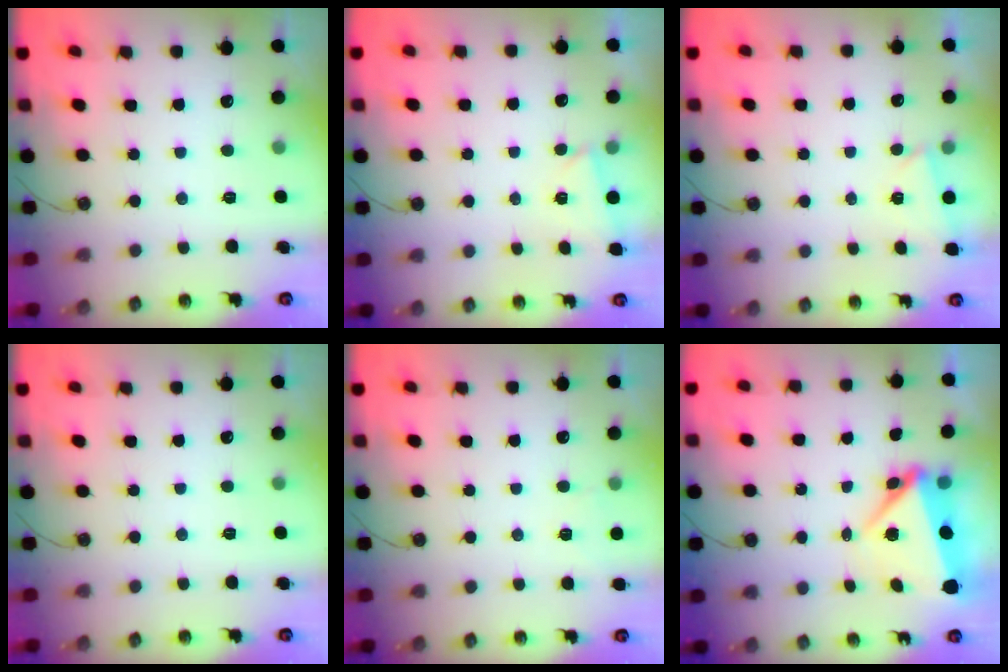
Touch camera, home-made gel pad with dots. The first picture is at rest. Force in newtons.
{"total": 2.5, "press": 1.9, "slide": 1.7}
{"total": 2.5, "press": 1.9, "slide": 1.7}
{"total": 0.0}
{"total": 3.5, "press": 3.5, "slide": 0.2}
{"total": 6.2, "press": 5.9, "slide": 1.6}